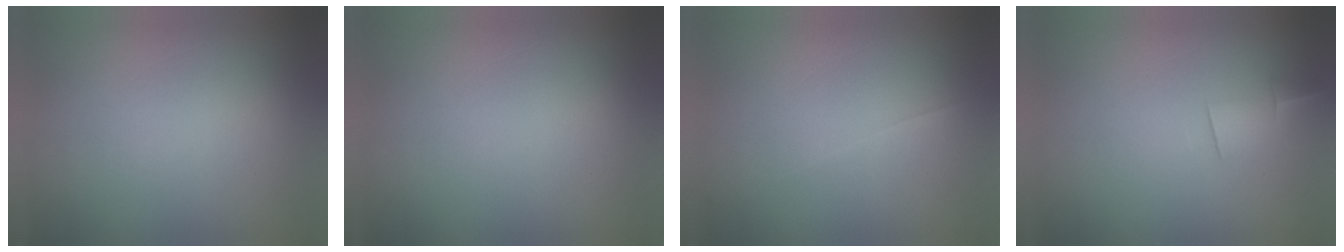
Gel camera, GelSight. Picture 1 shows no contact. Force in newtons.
{"total": 1.2}
{"total": 1.8}
{"total": 1.9}